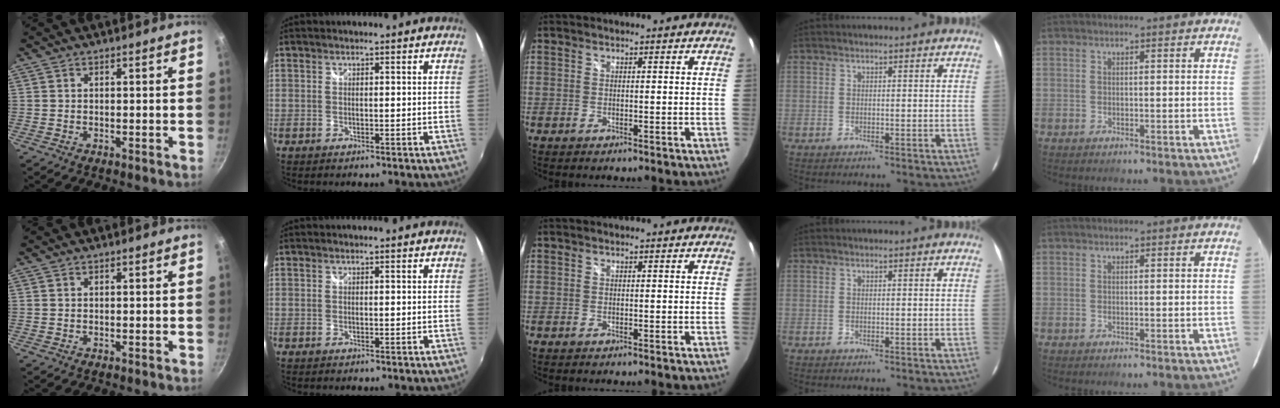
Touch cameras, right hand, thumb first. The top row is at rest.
{}